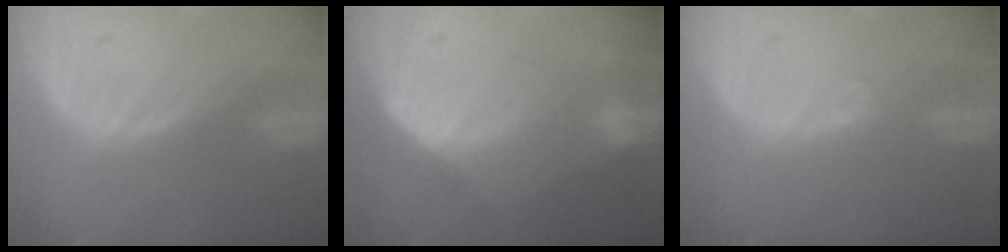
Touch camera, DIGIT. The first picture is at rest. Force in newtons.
{"total": 7.3, "press": 6.2, "slide": 3.8}
{"total": 0.9, "press": 0.7, "slide": 0.6}